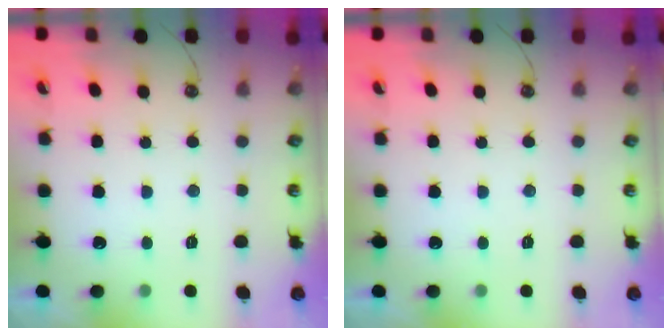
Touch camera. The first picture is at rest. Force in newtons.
{"total": 0.0}